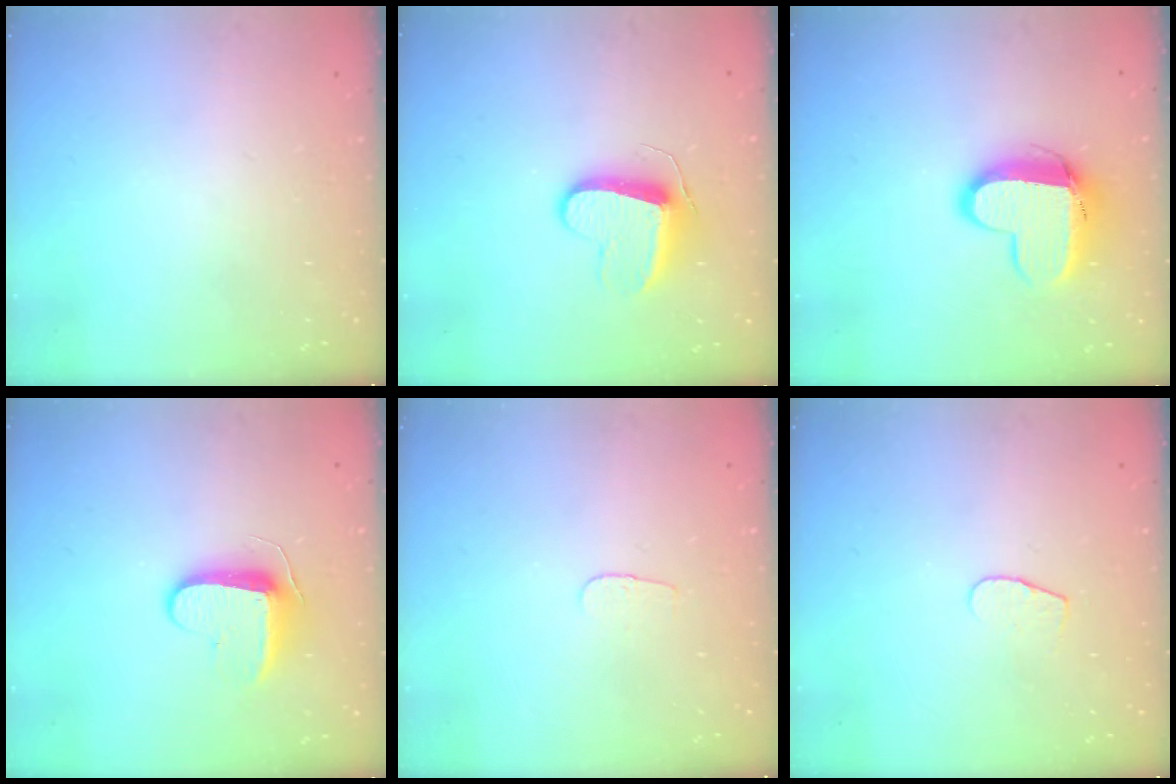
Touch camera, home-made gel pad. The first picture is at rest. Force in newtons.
{"total": 9.7, "press": 9.7, "slide": 0.4}
{"total": 11.4, "press": 11.4, "slide": 1.1}
{"total": 9.1, "press": 9.1, "slide": 0.8}
{"total": 2.9, "press": 2.8, "slide": 0.3}
{"total": 4.6, "press": 4.6, "slide": 0.4}